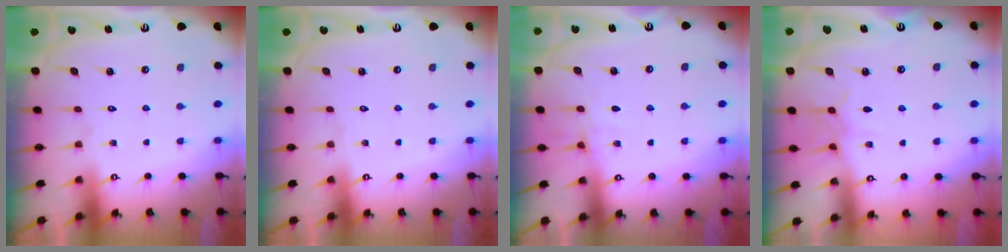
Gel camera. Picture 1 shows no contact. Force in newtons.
{"total": 0.0}
{"total": 6.1, "press": 6.0, "slide": 0.6}
{"total": 5.2, "press": 5.1, "slide": 0.6}